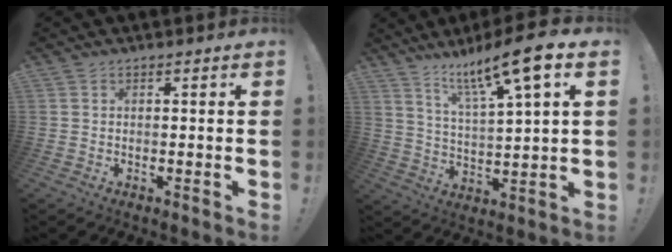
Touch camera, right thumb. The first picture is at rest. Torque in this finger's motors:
{"motor_torque": [0.09, 0.16, 0.90, 0.90, 0.15]}